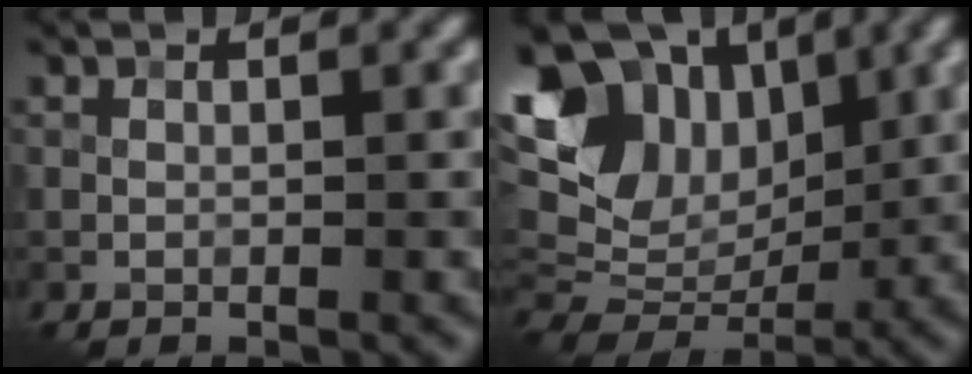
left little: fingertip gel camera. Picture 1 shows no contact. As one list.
[{"total": 12.8, "force": [3.8, 9.0, 8.4], "torque": [-0.168, 0.026, 0.070]}]